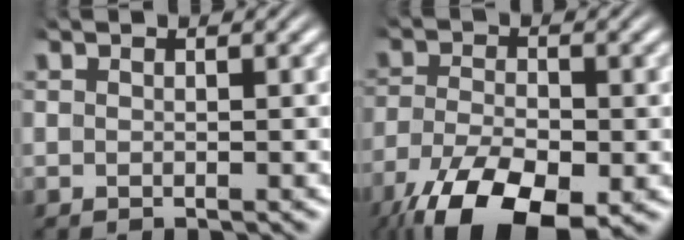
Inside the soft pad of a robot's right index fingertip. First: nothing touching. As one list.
[{"total": 9.1, "force": [-5.2, 4.6, 5.9], "torque": [-0.115, -0.036, -0.066]}]